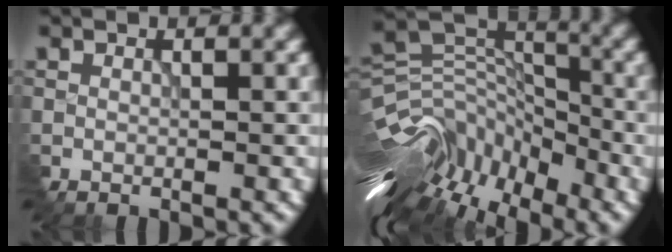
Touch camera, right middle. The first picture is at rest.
{"total": 13.8, "force": [-8.4, 6.4, 8.9], "torque": [-0.157, 0.024, -0.129]}